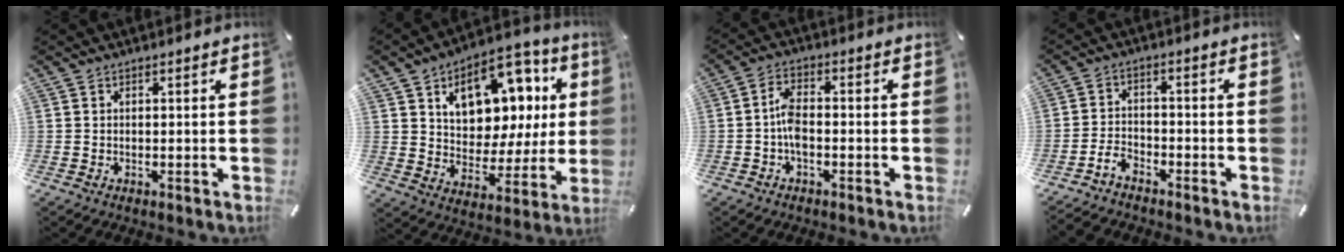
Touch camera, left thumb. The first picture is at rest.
{"total": 14.6, "force": [6.9, 10.1, 8.1], "torque": [-0.114, -0.045, 0.121]}
{"total": 5.2, "force": [-1.4, 2.6, 4.2], "torque": [-0.085, 0.009, -0.028]}
{"total": 4.6, "force": [-3.6, 2.3, 1.7], "torque": [-0.048, 0.015, -0.073]}